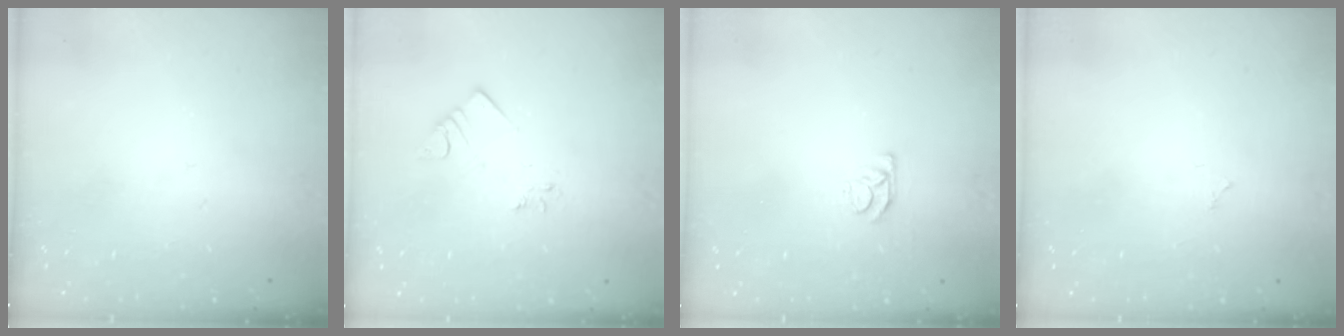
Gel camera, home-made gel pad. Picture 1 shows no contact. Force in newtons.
{"total": 3.3, "press": 3.2, "slide": 0.4}
{"total": 4.6, "press": 4.6, "slide": 0.3}
{"total": 1.8, "press": 1.8, "slide": 0.3}